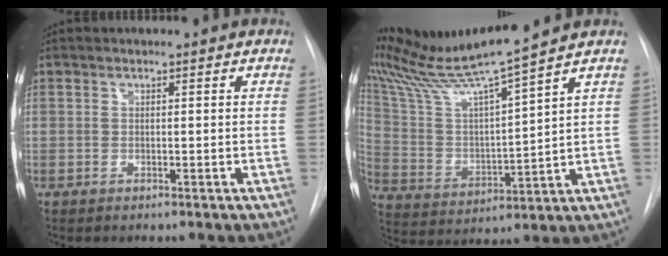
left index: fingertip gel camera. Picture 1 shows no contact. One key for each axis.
{"total": 13.5, "fx": 12.1, "fy": -2.6, "fz": 5.3, "tx": -0.109, "ty": -0.010, "tz": 0.235}